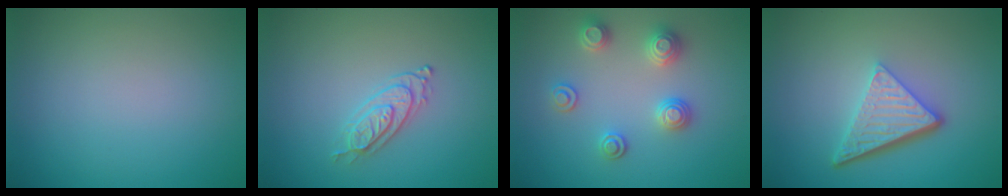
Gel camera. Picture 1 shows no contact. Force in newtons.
{"total": 2.2, "press": 2.0, "slide": 0.7}
{"total": 2.9, "press": 2.8, "slide": 0.6}
{"total": 5.1, "press": 3.6, "slide": 3.7}